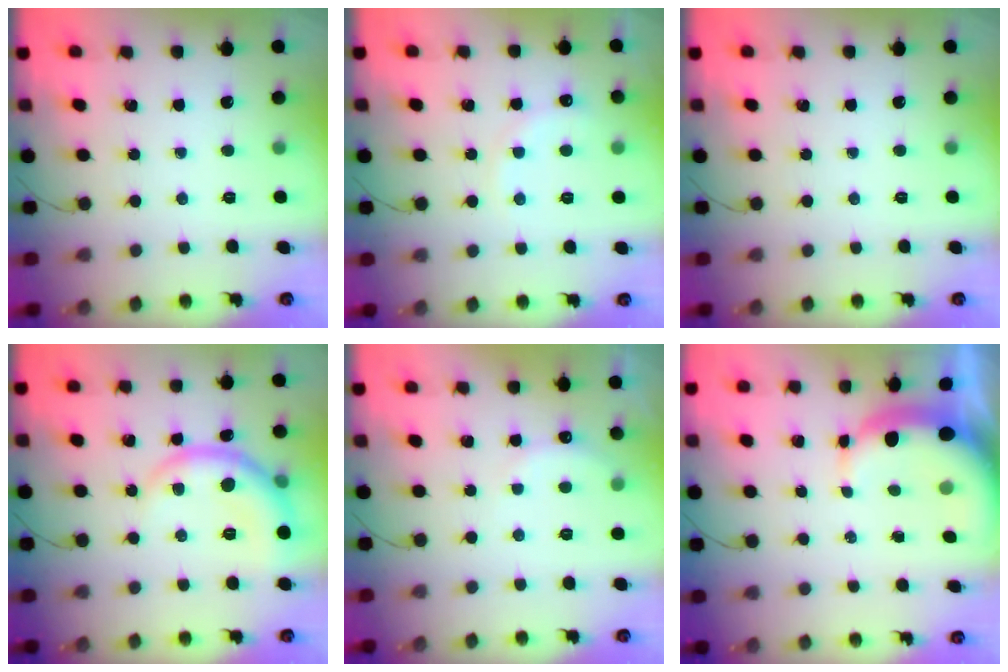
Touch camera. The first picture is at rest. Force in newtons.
{"total": 7.9, "press": 7.7, "slide": 1.6}
{"total": 0.0}
{"total": 10.5, "press": 10.4, "slide": 0.9}
{"total": 5.9, "press": 5.8, "slide": 1.0}
{"total": 7.1, "press": 7.0, "slide": 1.2}